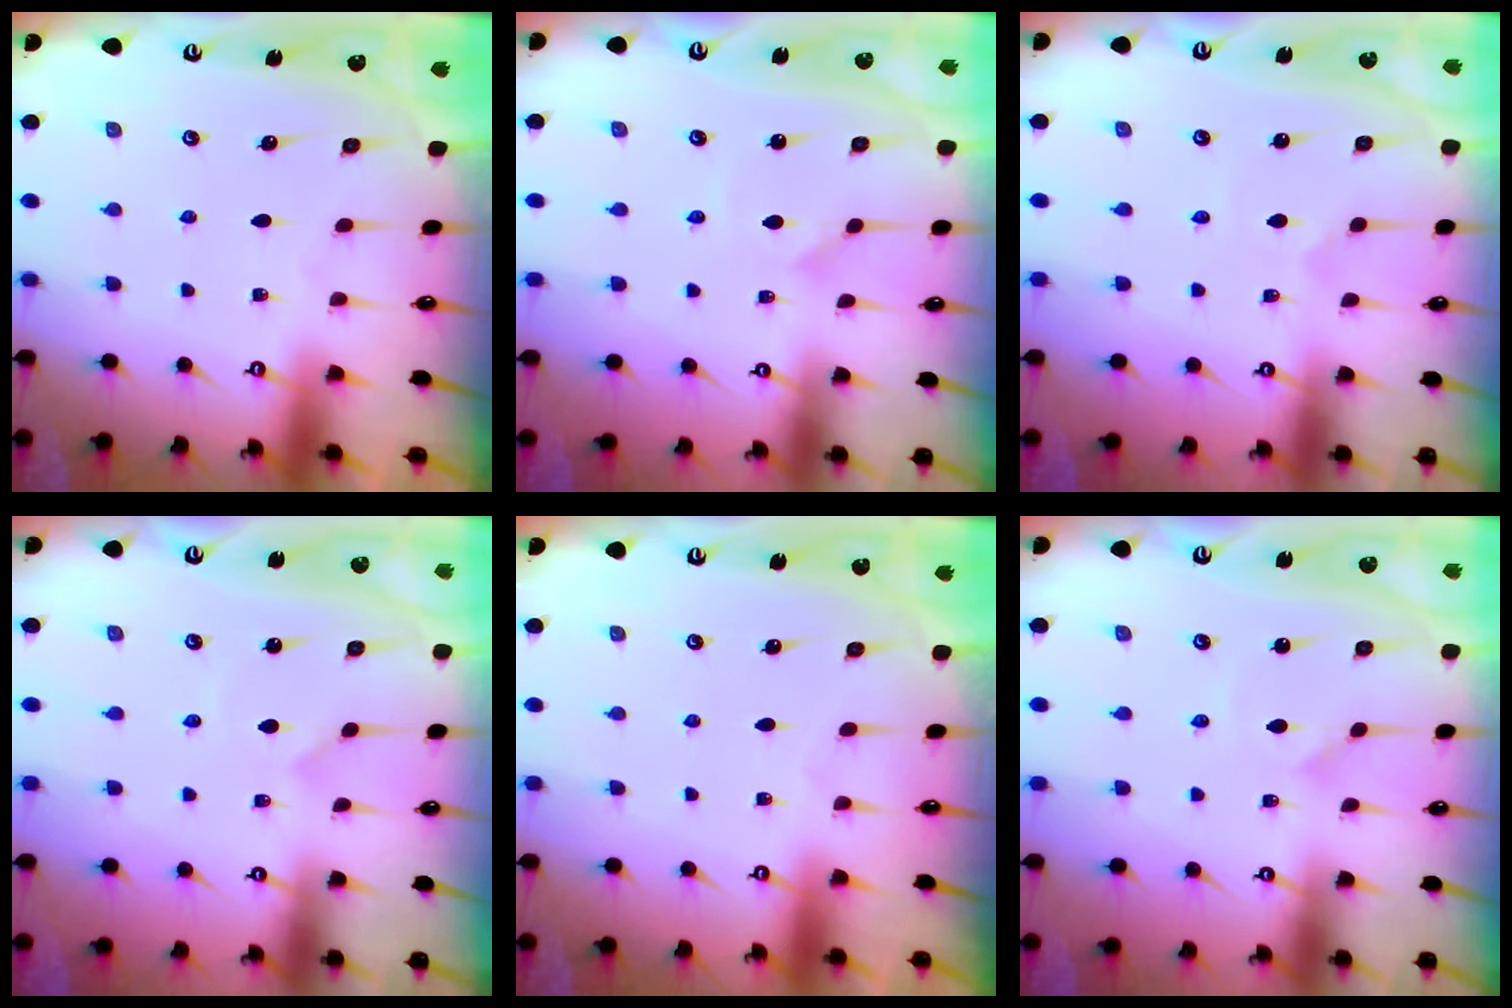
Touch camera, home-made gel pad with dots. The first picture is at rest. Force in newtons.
{"total": 1.4, "press": 1.4, "slide": 0.1}
{"total": 0.7, "press": 0.5, "slide": 0.4}
{"total": 1.3, "press": 1.3, "slide": 0.2}
{"total": 0.0}
{"total": 1.4, "press": 1.4, "slide": 0.1}